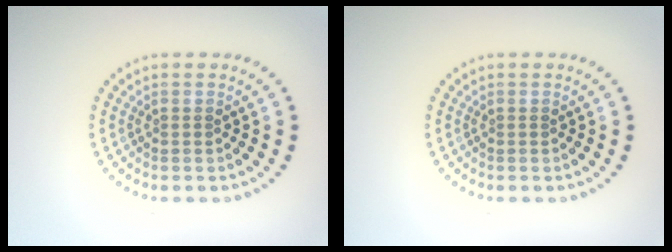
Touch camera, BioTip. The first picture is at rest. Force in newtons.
{"total": 0.0}